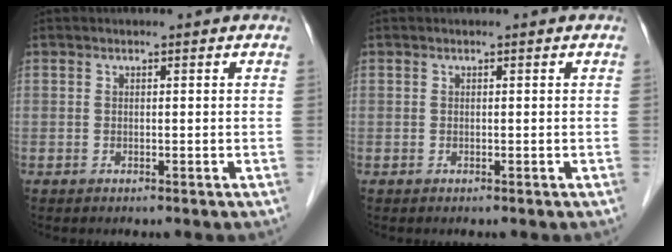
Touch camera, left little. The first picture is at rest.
{"total": 0.0}